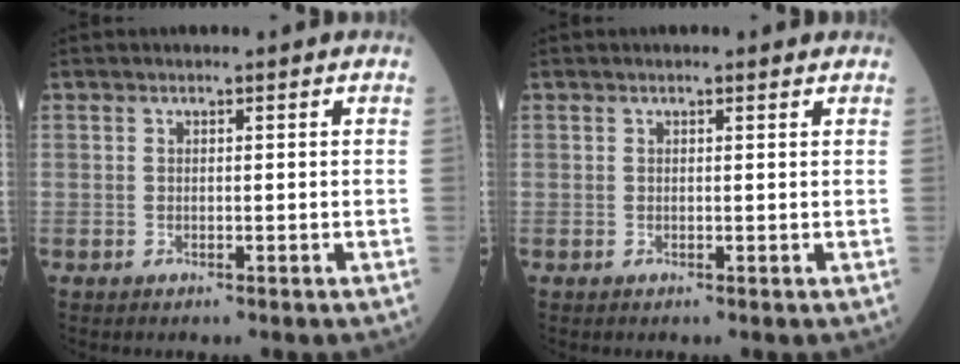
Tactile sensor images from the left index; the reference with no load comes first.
{"total": 1.7, "force": [1.4, 0.4, 0.7], "torque": [-0.012, 0.007, 0.015]}